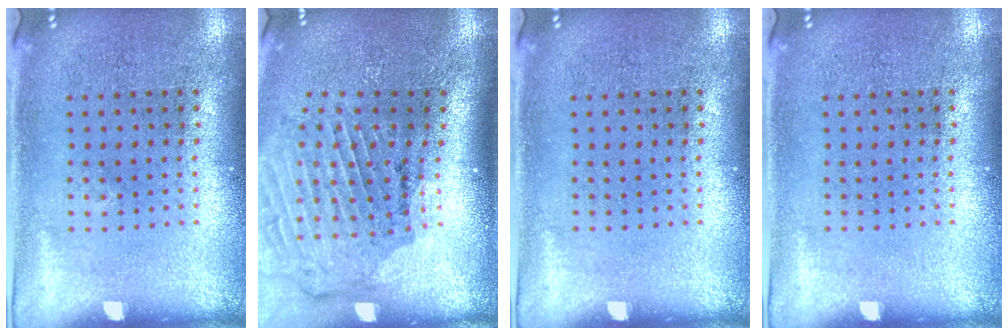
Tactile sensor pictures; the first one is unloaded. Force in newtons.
{"total": 2.0, "press": 1.9, "slide": 0.6}
{"total": 0.0}
{"total": 0.0}